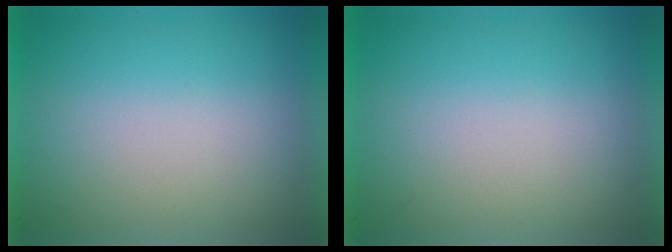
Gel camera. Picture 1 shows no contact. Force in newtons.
{"total": 0.0}